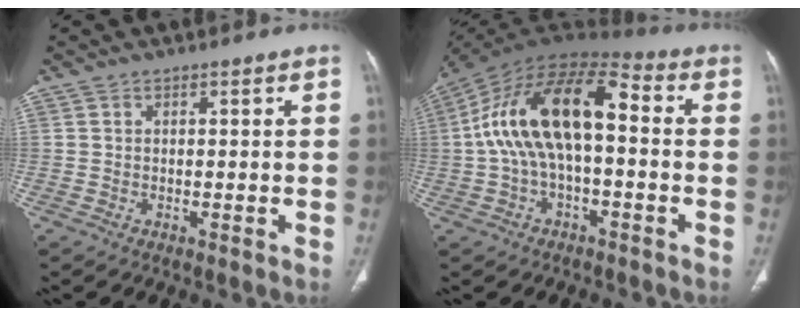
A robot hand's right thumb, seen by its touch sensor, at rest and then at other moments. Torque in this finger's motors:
{"motor_torque": [2.51, 2.51, 2.07, -0.70, 0.63]}